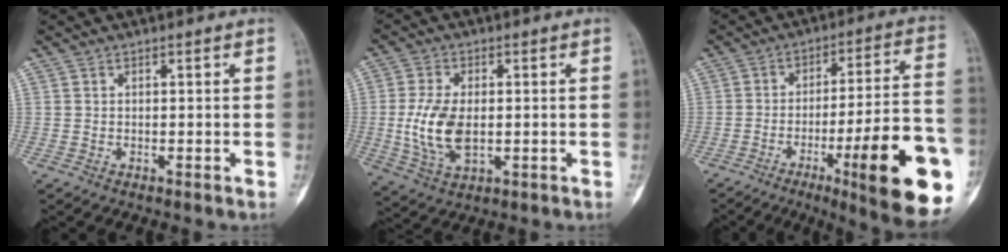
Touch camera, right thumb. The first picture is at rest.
{"total": 10.3, "force": [-0.6, 5.7, 8.5], "torque": [-0.172, -0.005, -0.006]}
{"total": 23.2, "force": [-8.6, 3.6, 21.3], "torque": [-0.249, 0.025, -0.119]}